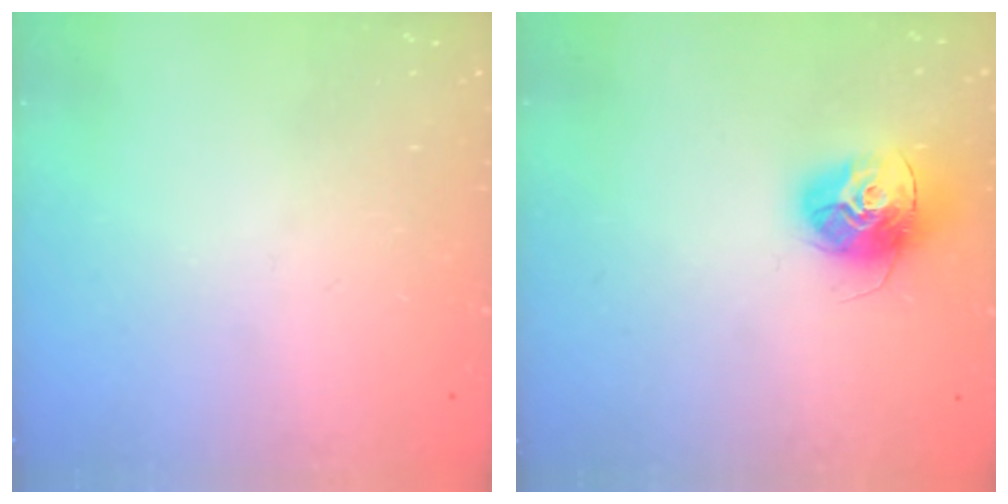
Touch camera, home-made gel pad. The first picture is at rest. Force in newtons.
{"total": 13.7, "press": 13.6, "slide": 1.3}